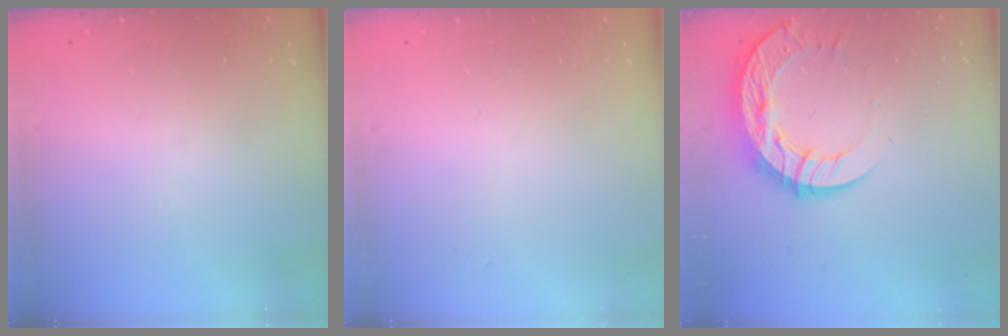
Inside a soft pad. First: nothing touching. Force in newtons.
{"total": 0.0}
{"total": 14.0, "press": 14.0, "slide": 1.3}